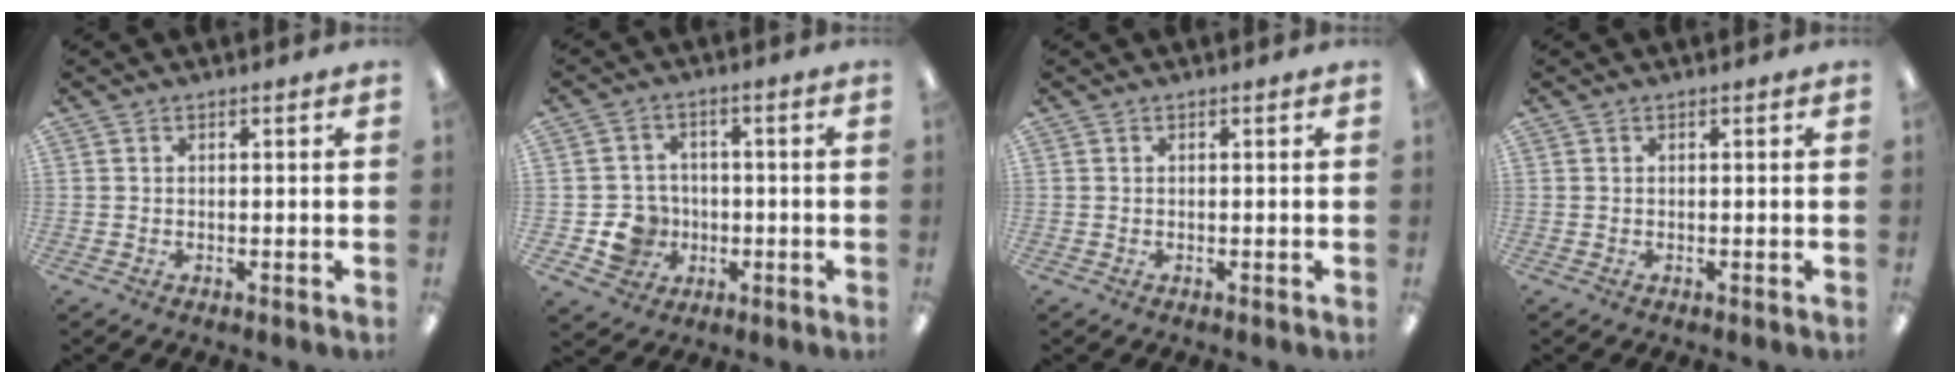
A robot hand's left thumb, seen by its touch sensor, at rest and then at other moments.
{"total": 7.9, "force": [-2.0, 7.3, 2.3], "torque": [-0.060, 0.017, -0.030]}
{"total": 0.0}
{"total": 0.0}